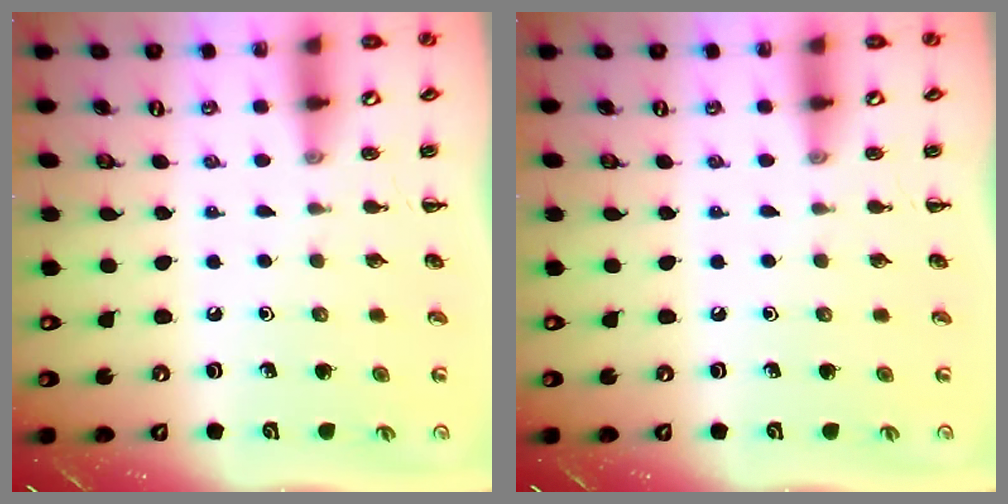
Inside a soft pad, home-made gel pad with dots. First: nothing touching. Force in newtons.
{"total": 0.0}